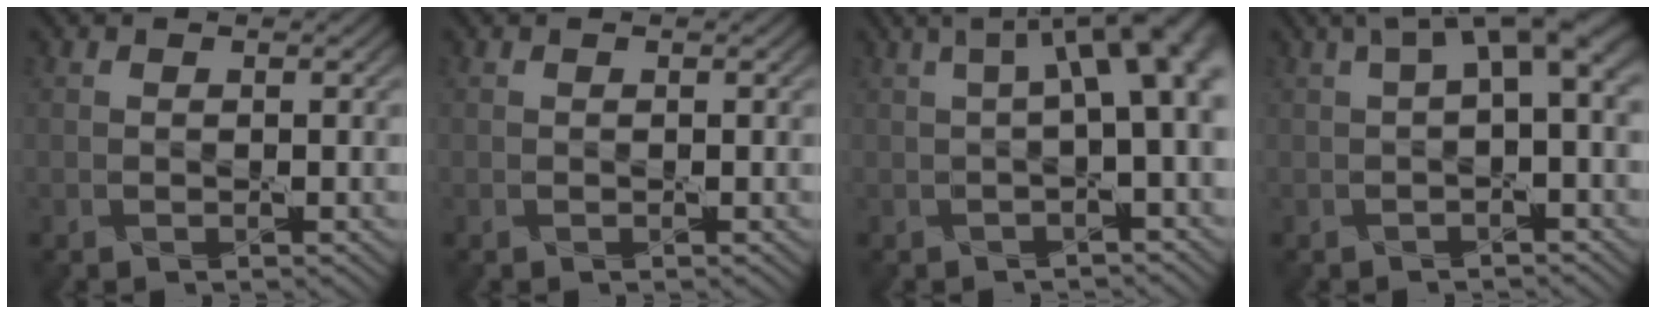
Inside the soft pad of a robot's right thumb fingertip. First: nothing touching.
{"total": 0.0}
{"total": 9.1, "force": [1.4, 2.8, 8.6], "torque": [-0.103, 0.022, 0.022]}
{"total": 6.1, "force": [1.5, 1.7, 5.7], "torque": [-0.086, 0.018, 0.020]}